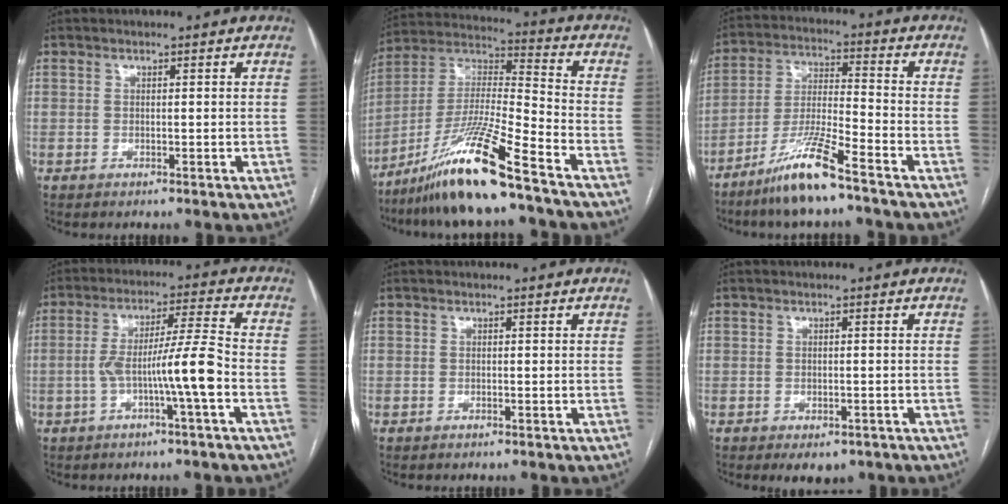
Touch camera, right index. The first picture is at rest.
{"total": 16.0, "force": [-11.1, -0.8, 11.5], "torque": [-0.234, -0.015, -0.201]}
{"total": 10.3, "force": [-7.4, 0.0, 7.2], "torque": [-0.148, -0.025, -0.142]}
{"total": 8.6, "force": [-2.5, -0.8, 8.2], "torque": [-0.150, 0.021, -0.039]}
{"total": 0.0}
{"total": 4.1, "force": [-2.9, 2.2, 1.9], "torque": [-0.014, -0.001, -0.032]}